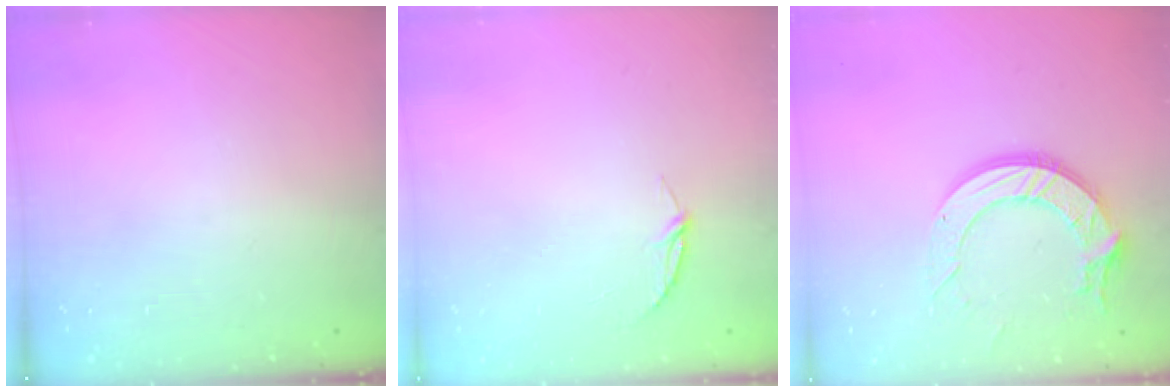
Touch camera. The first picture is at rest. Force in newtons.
{"total": 4.2, "press": 4.2, "slide": 0.5}
{"total": 13.5, "press": 13.4, "slide": 1.6}